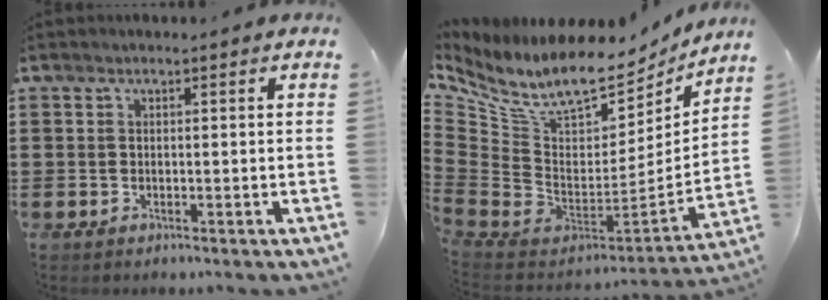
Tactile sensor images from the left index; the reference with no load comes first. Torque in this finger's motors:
{"motor_torque": [2.14, 0.00, 0.30, 0.15]}